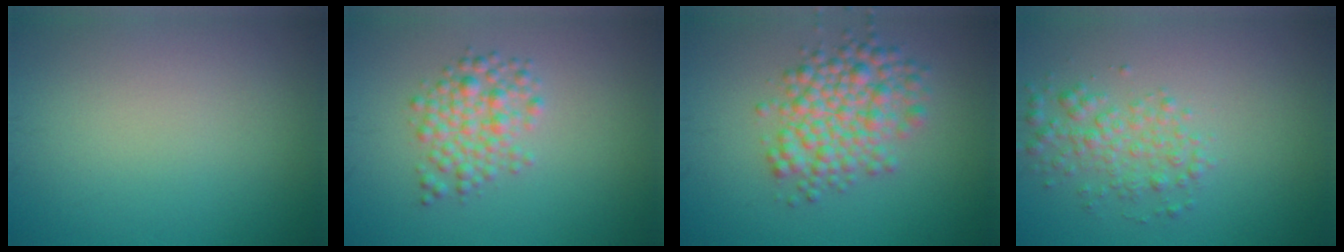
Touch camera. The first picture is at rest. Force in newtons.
{"total": 3.4, "press": 3.4, "slide": 0.1}
{"total": 5.5, "press": 5.5, "slide": 0.2}
{"total": 2.8, "press": 2.8, "slide": 0.1}